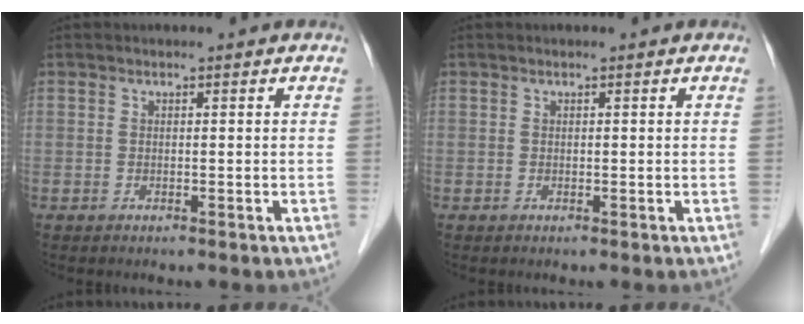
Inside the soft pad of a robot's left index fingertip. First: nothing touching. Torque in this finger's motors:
{"motor_torque": [-0.48, 0.27, -0.07, -0.01]}